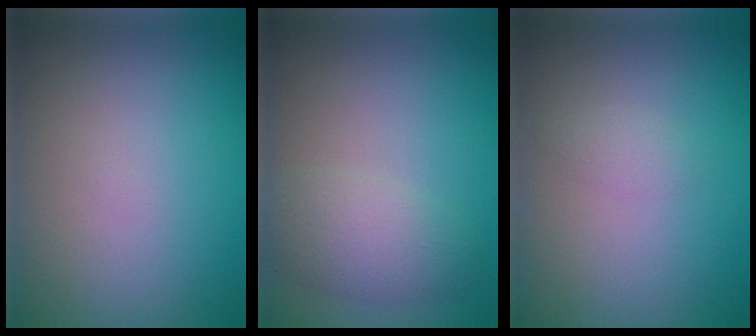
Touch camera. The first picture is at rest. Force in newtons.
{"total": 3.5, "press": 3.4, "slide": 0.2}
{"total": 1.0, "press": 1.0, "slide": 0.1}